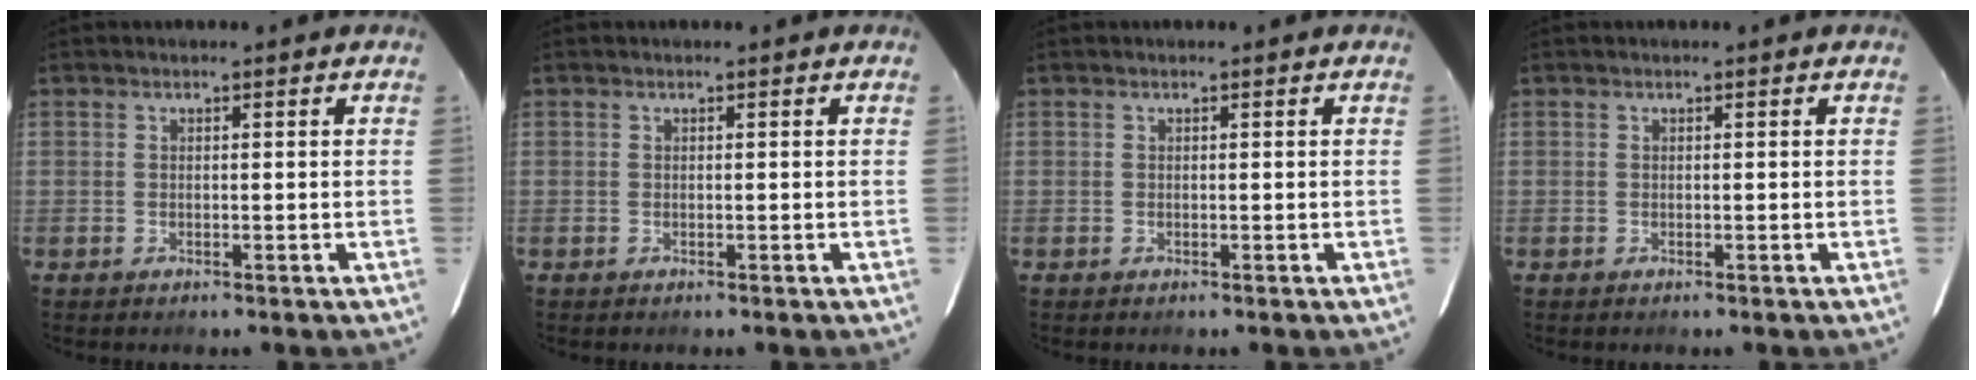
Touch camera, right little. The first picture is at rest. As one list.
[{"total": 0.0}, {"total": 0.0}, {"total": 0.0}]